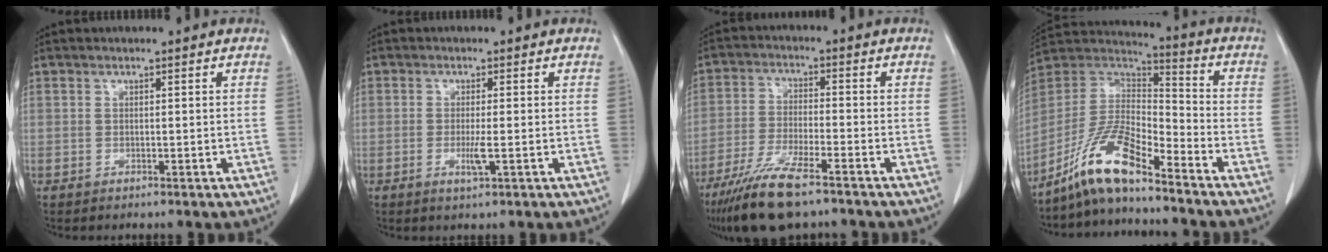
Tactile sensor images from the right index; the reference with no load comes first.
{"total": 2.6, "force": [-0.6, 0.1, 2.5], "torque": [-0.049, -0.004, -0.010]}
{"total": 10.8, "force": [-7.9, 1.6, 7.2], "torque": [-0.144, -0.029, -0.143]}
{"total": 12.0, "force": [-9.1, 1.8, 7.7], "torque": [-0.162, 0.013, -0.172]}